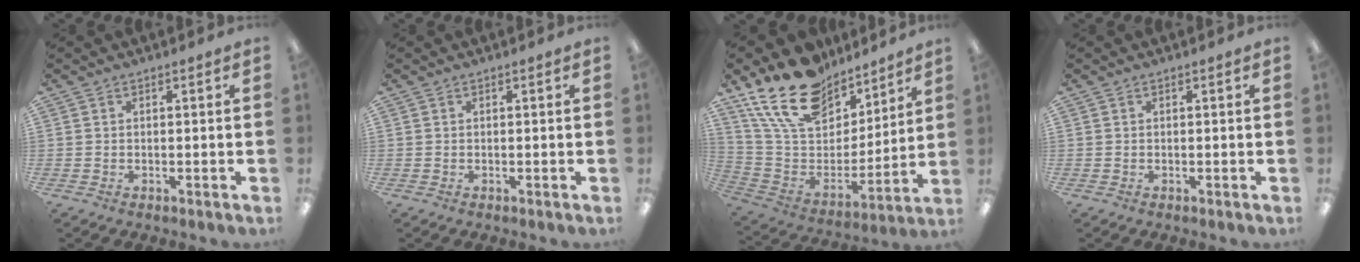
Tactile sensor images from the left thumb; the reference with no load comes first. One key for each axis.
{"total": 0.0}
{"total": 21.1, "fx": 15.9, "fy": 10.6, "fz": 9.0, "tx": -0.186, "ty": -0.095, "tz": 0.292}
{"total": 0.0}